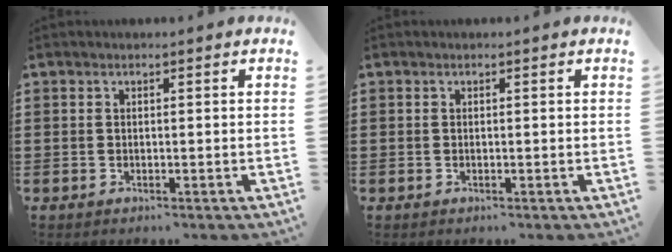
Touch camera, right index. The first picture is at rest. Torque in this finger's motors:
{"motor_torque": [0.78, 1.36, -0.01, 0.00]}